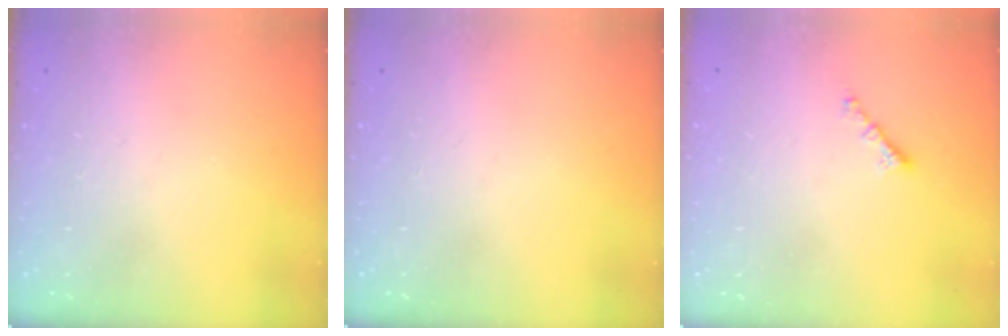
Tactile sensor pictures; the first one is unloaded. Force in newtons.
{"total": 0.0}
{"total": 1.8, "press": 1.8, "slide": 0.2}